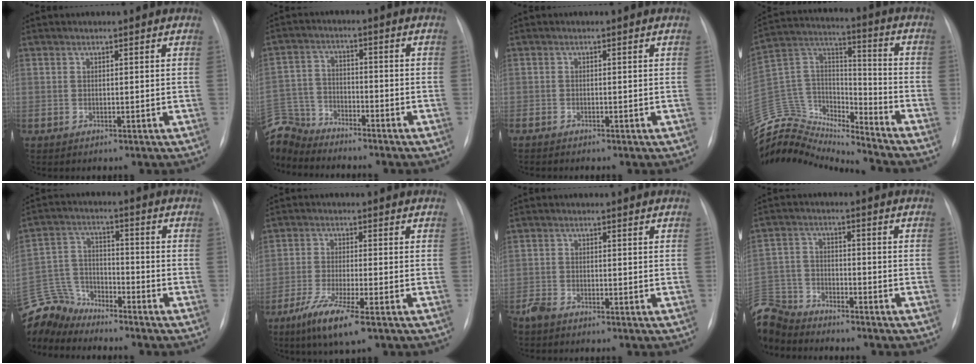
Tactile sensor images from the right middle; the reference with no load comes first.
{"total": 9.3, "force": [-9.1, 2.1, 0.4], "torque": [-0.023, 0.011, -0.181]}
{"total": 1.2, "force": [-1.0, 0.1, 0.6], "torque": [-0.009, -0.003, -0.012]}
{"total": 18.8, "force": [-18.5, 2.0, 2.8], "torque": [-0.052, 0.059, -0.328]}
{"total": 10.0, "force": [-9.8, 2.2, 0.6], "torque": [-0.022, 0.016, -0.195]}
{"total": 7.6, "force": [-4.4, 0.3, 6.2], "torque": [-0.126, -0.022, -0.081]}
{"total": 2.6, "force": [-2.3, 0.6, 1.0], "torque": [-0.023, -0.005, -0.046]}
{"total": 12.3, "force": [-11.4, 3.9, 2.7], "torque": [-0.081, 0.011, -0.216]}